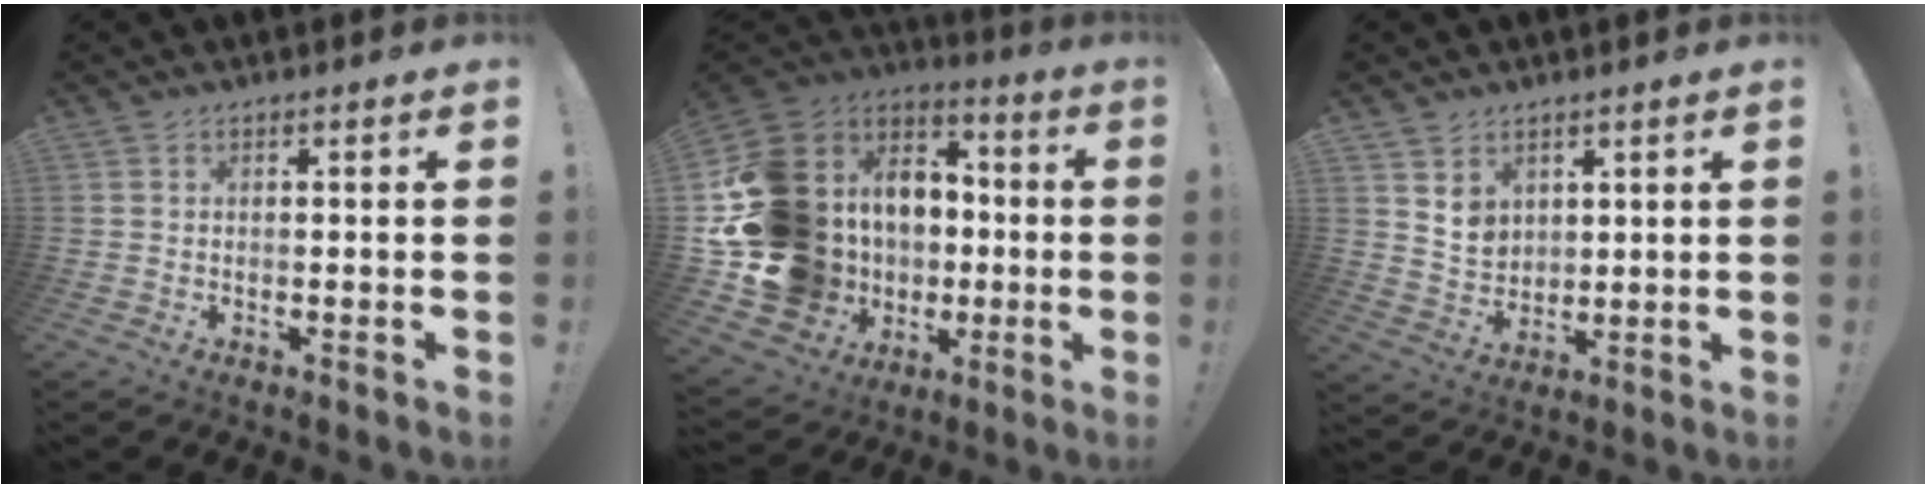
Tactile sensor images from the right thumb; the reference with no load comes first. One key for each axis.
{"total": 22.4, "fx": -1.1, "fy": 19.4, "fz": 11.0, "tx": -0.231, "ty": -0.020, "tz": 0.061}
{"total": 6.9, "fx": 4.3, "fy": 5.1, "fz": 1.7, "tx": -0.023, "ty": -0.032, "tz": 0.084}